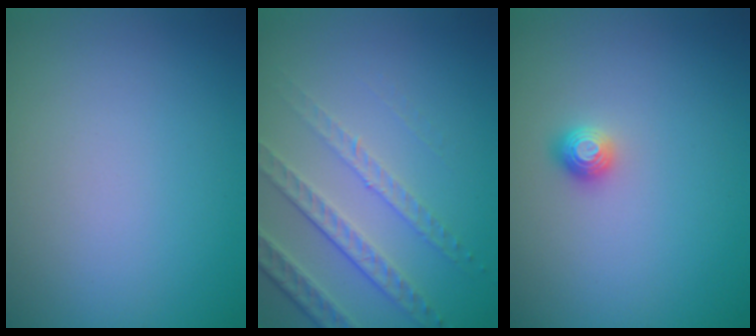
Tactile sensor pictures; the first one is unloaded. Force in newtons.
{"total": 4.8, "press": 3.4, "slide": 3.3}
{"total": 1.1, "press": 1.1, "slide": 0.4}